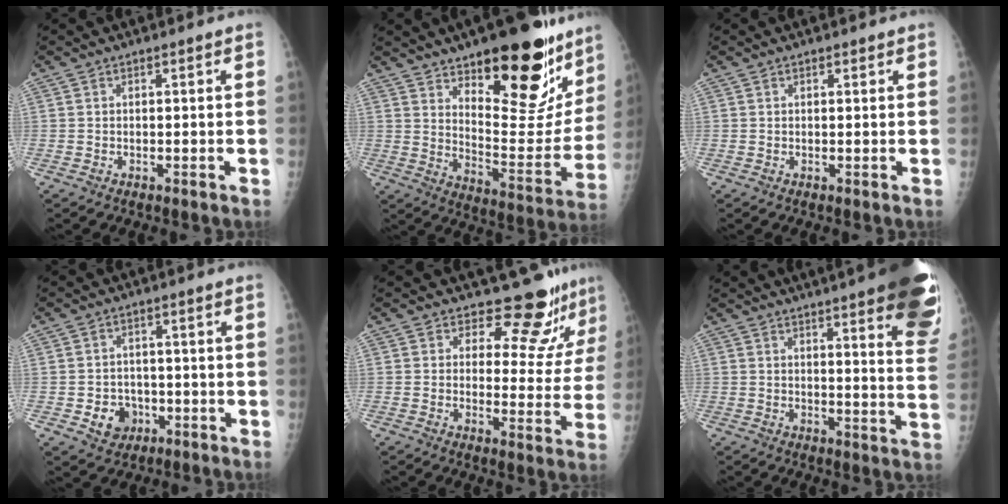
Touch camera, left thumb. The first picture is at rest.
{"total": 25.6, "force": [16.1, 9.8, 17.3], "torque": [-0.188, -0.094, 0.236]}
{"total": 0.7, "force": [0.4, 0.4, 0.3], "torque": [-0.002, -0.002, 0.004]}
{"total": 5.6, "force": [-1.8, 4.7, 2.2], "torque": [-0.012, 0.011, -0.023]}
{"total": 10.6, "force": [9.6, 3.7, 2.4], "torque": [0.008, -0.081, 0.110]}
{"total": 22.0, "force": [14.2, 3.7, 16.3], "torque": [-0.166, -0.054, 0.162]}